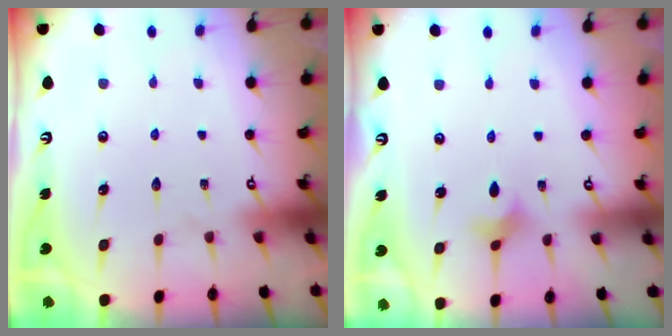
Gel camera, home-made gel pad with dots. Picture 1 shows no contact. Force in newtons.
{"total": 2.6, "press": 2.5, "slide": 0.7}